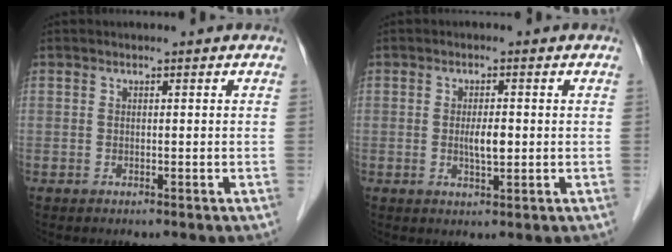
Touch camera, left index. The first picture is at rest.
{"total": 2.9, "force": [-0.2, 0.8, 2.8], "torque": [-0.052, -0.001, -0.001]}